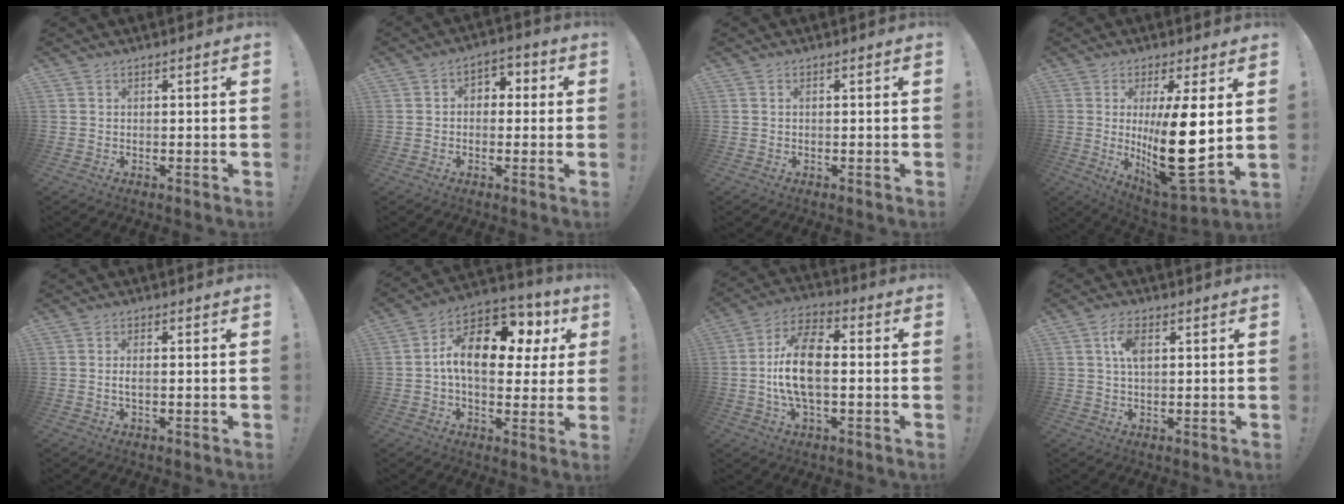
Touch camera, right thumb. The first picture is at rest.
{"total": 4.4, "force": [-1.2, 3.7, 2.0], "torque": [-0.025, 0.021, -0.021]}
{"total": 0.0}
{"total": 20.0, "force": [1.7, 6.5, 18.8], "torque": [-0.303, -0.042, 0.035]}
{"total": 1.9, "force": [-0.3, 0.6, 1.7], "torque": [-0.039, 0.005, -0.005]}
{"total": 16.8, "force": [4.0, 9.4, 13.3], "torque": [-0.197, -0.017, 0.067]}
{"total": 13.8, "force": [-0.9, 6.8, 12.0], "torque": [-0.231, 0.008, -0.019]}
{"total": 4.4, "force": [1.2, 2.3, 3.5], "torque": [-0.065, 0.004, 0.018]}